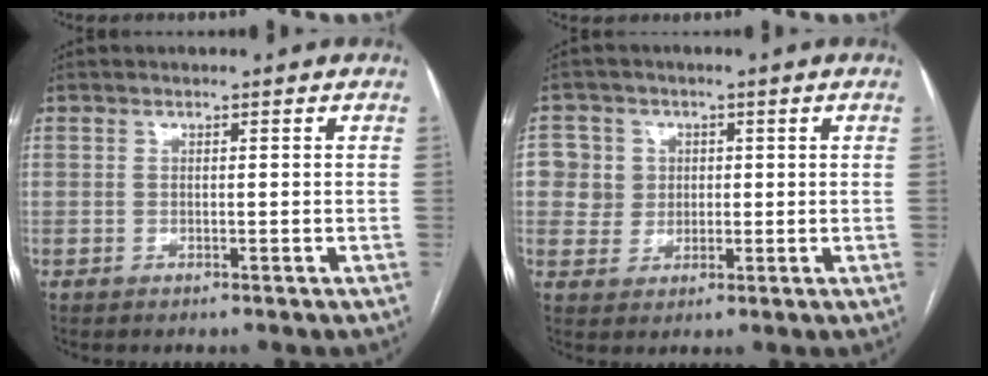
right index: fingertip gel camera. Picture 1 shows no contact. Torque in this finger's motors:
{"motor_torque": [0.43, 0.41, 0.03, 0.04]}